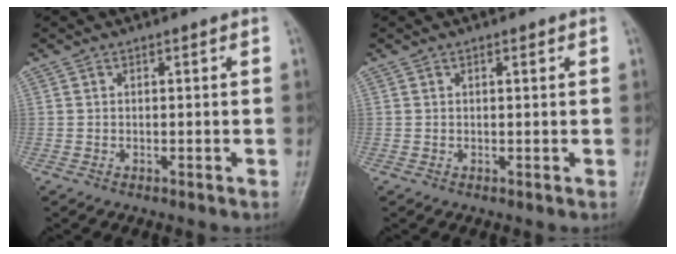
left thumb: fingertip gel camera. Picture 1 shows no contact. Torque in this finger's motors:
{"motor_torque": [-0.09, -0.04, -0.03, 0.00, -0.03]}